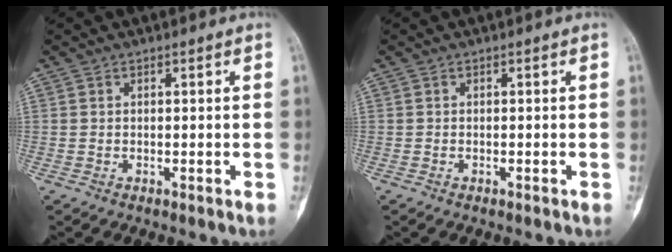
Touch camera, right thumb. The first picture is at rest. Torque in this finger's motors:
{"motor_torque": [0.14, 0.08, 0.12, -0.22, 0.11]}